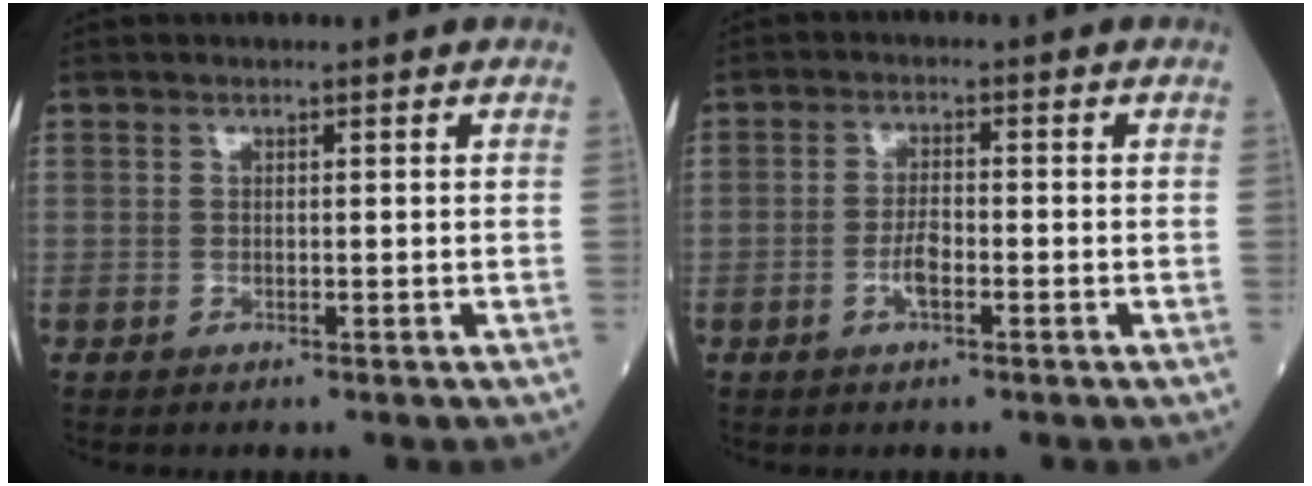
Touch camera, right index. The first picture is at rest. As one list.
[{"total": 3.0, "force": [-1.2, 0.8, 2.6], "torque": [-0.053, 0.002, -0.022]}]